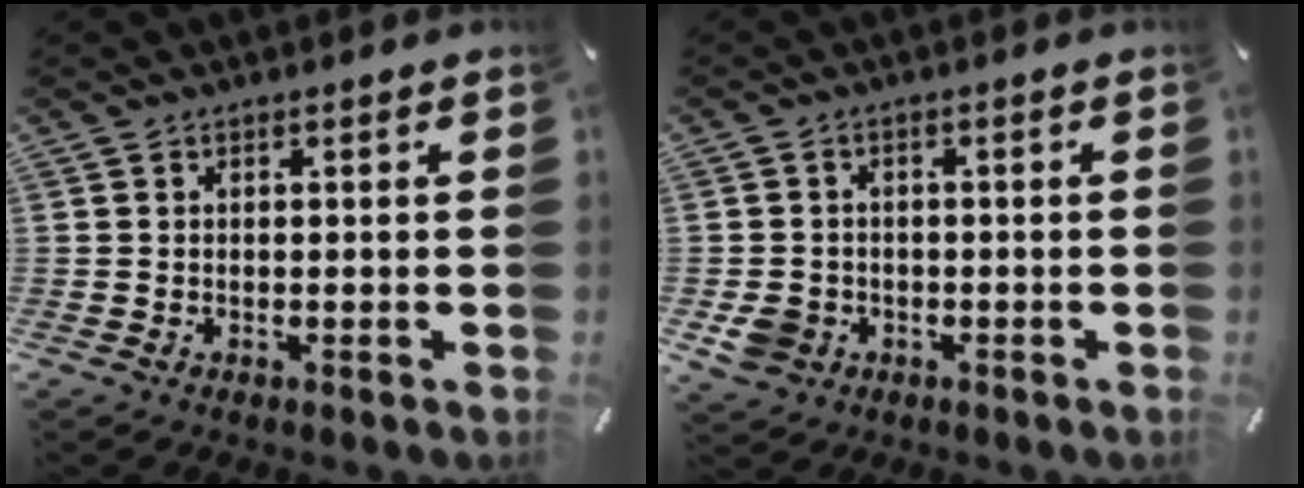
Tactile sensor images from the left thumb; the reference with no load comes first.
{"total": 5.5, "force": [-1.7, 4.9, 1.9], "torque": [-0.043, 0.005, -0.032]}